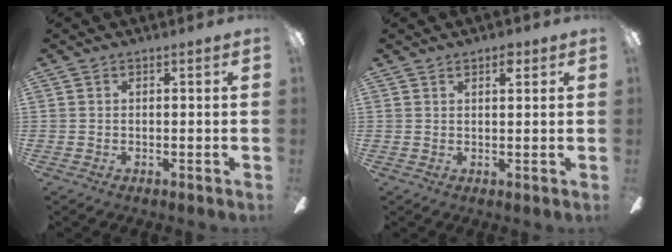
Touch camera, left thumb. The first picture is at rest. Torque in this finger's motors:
{"motor_torque": [-0.12, 0.00, -0.33, 0.24, 0.04]}